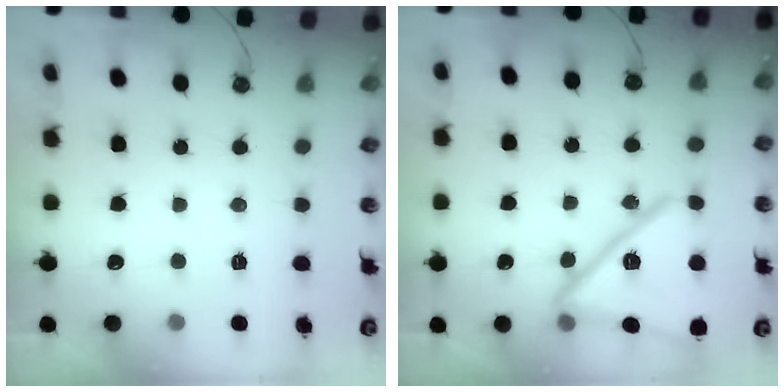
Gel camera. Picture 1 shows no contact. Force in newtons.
{"total": 20.6, "press": 20.5, "slide": 1.2}